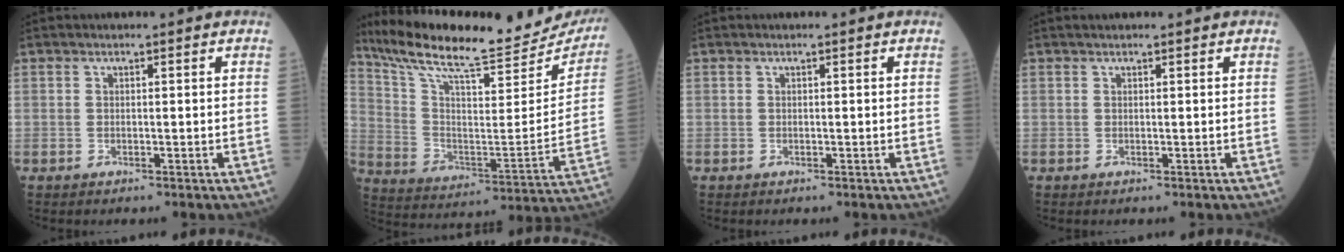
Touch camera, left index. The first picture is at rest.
{"total": 26.9, "force": [24.3, 4.5, 10.6], "torque": [-0.182, -0.061, 0.344]}
{"total": 0.0}
{"total": 1.3, "force": [1.2, 0.1, 0.6], "torque": [-0.008, 0.021, 0.019]}